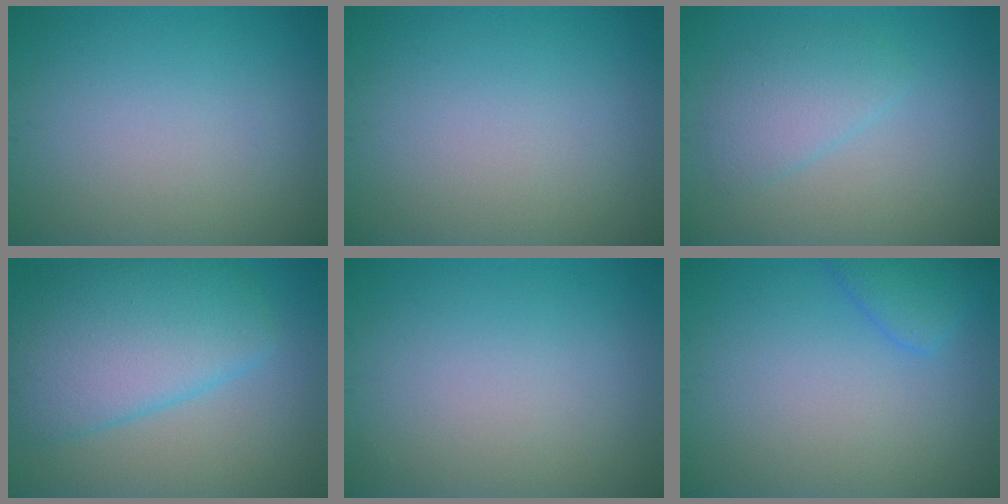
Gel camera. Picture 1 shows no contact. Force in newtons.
{"total": 0.0}
{"total": 2.8, "press": 2.7, "slide": 0.2}
{"total": 7.9, "press": 7.9, "slide": 0.3}
{"total": 0.0}
{"total": 2.5, "press": 2.5, "slide": 0.2}